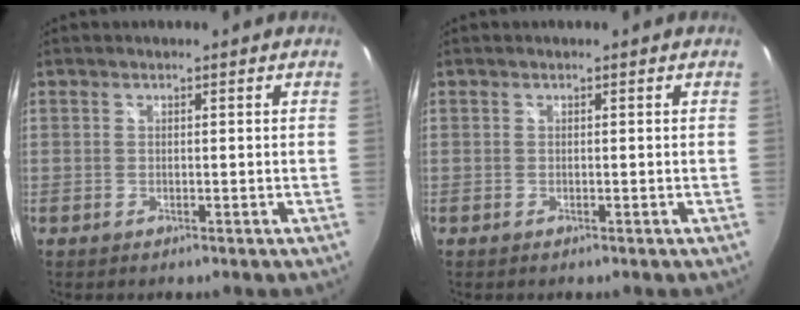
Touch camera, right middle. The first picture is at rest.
{"total": 0.0}